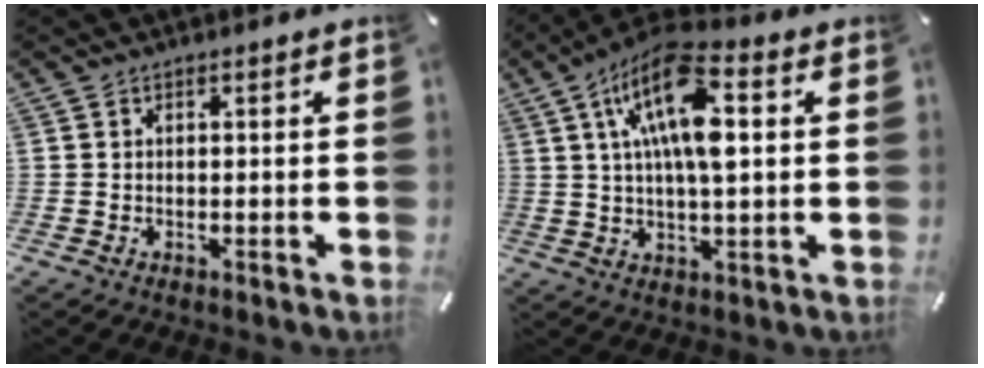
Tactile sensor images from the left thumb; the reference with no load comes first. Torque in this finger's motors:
{"motor_torque": [2.03, 1.97, 1.86, -0.91, 0.64]}